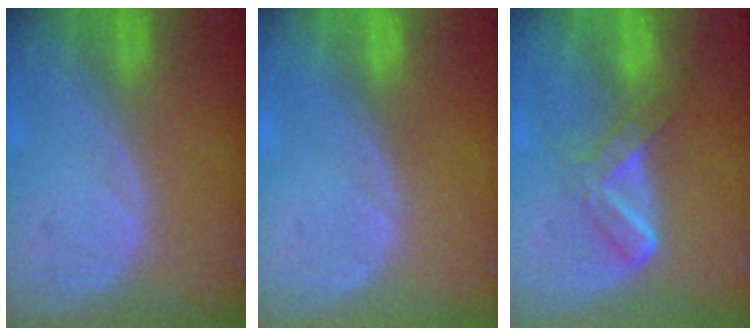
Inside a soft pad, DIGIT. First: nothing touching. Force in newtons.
{"total": 0.0}
{"total": 5.5, "press": 4.7, "slide": 2.8}